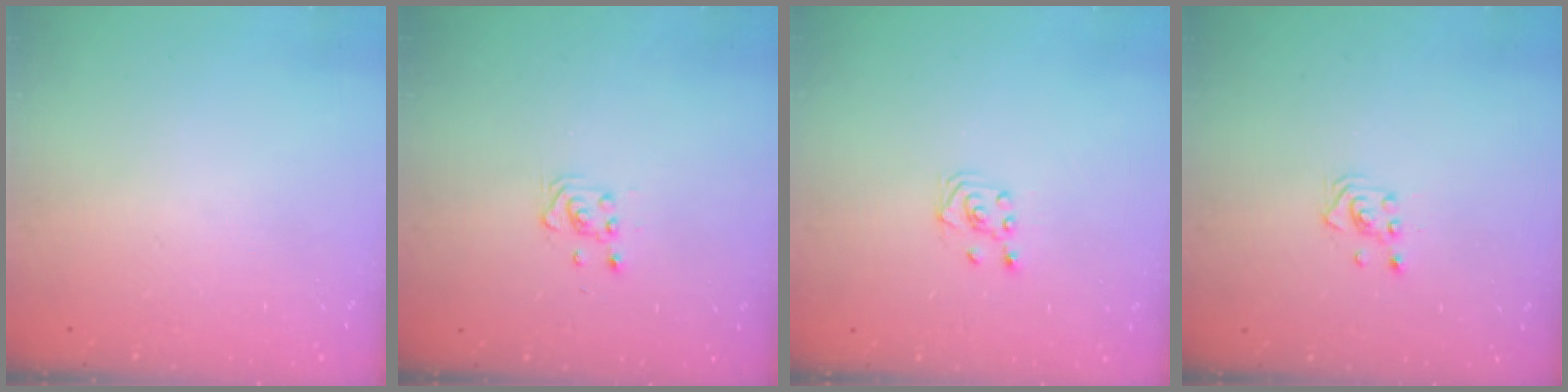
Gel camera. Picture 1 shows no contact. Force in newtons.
{"total": 3.7, "press": 3.6, "slide": 0.5}
{"total": 2.3, "press": 2.2, "slide": 0.6}
{"total": 2.8, "press": 2.8, "slide": 0.3}